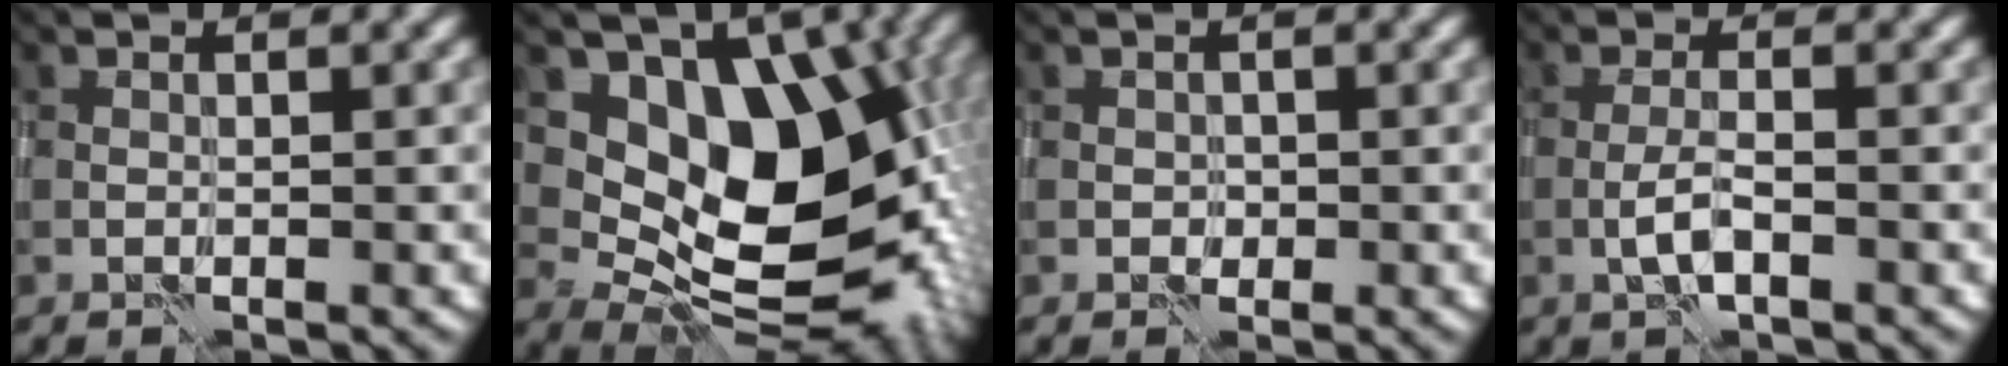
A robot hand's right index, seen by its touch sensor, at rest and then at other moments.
{"total": 12.3, "force": [1.6, 8.2, 9.0], "torque": [-0.123, -0.017, 0.033]}
{"total": 0.5, "force": [-0.1, 0.5, 0.0], "torque": [-0.003, -0.003, 0.000]}
{"total": 2.2, "force": [-1.1, 0.3, 1.9], "torque": [-0.040, 0.005, -0.025]}